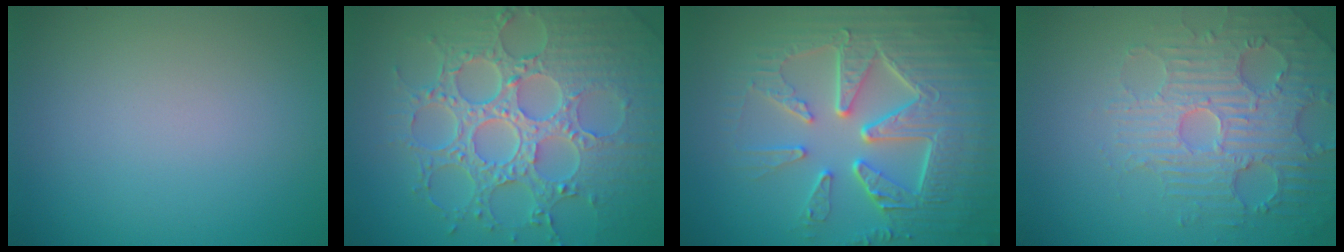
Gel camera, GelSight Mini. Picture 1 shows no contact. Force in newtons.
{"total": 8.7, "press": 6.4, "slide": 5.9}
{"total": 9.2, "press": 6.6, "slide": 6.4}
{"total": 4.5, "press": 4.5, "slide": 0.9}